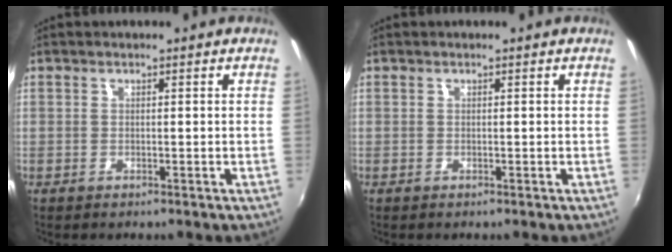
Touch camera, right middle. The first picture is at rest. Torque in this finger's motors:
{"motor_torque": [0.01, -0.05, 0.00, 0.00]}